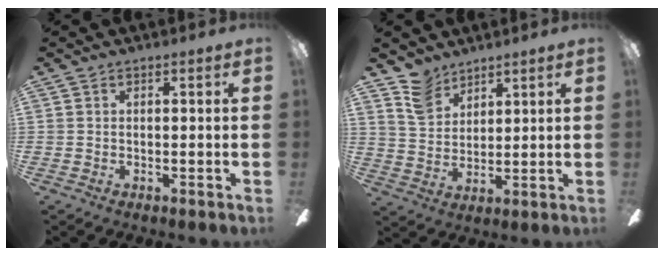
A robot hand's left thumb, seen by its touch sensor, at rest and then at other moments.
{"total": 8.2, "force": [6.4, 4.6, 2.3], "torque": [-0.053, -0.025, 0.125]}